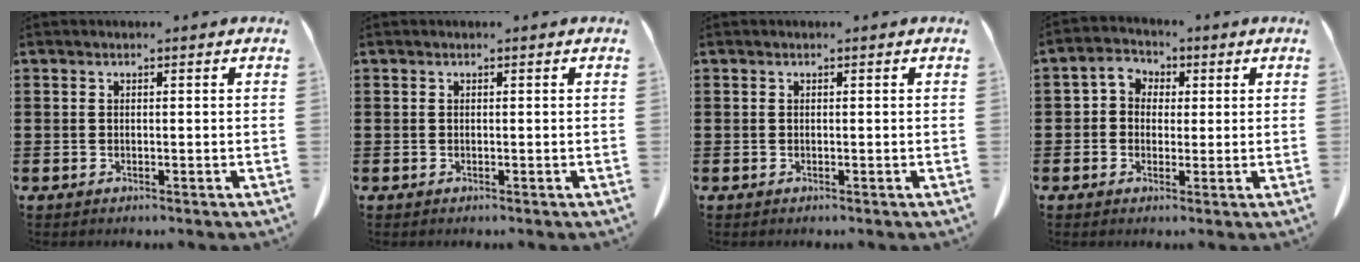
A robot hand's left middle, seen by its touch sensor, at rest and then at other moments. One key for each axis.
{"total": 0.0}
{"total": 0.0}
{"total": 3.4, "fx": 0.6, "fy": 3.1, "fz": 1.4, "tx": -0.042, "ty": 0.012, "tz": 0.007}